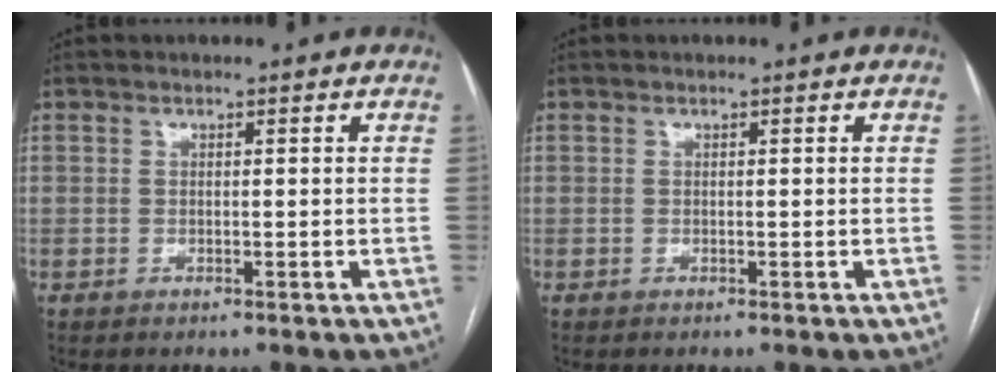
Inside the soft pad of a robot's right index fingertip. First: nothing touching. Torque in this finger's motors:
{"motor_torque": [-0.02, 0.01, 0.00, 0.00]}